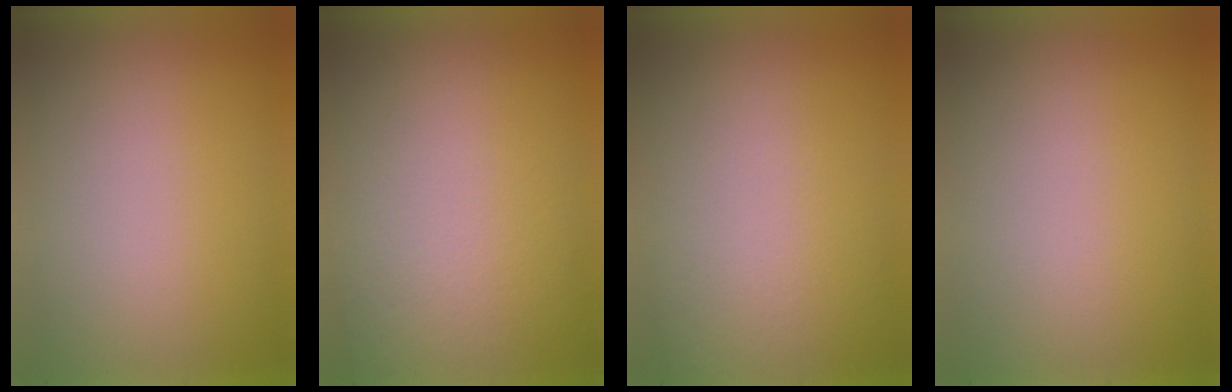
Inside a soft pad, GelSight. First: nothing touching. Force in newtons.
{"total": 2.8}
{"total": 2.3}
{"total": 0.0}